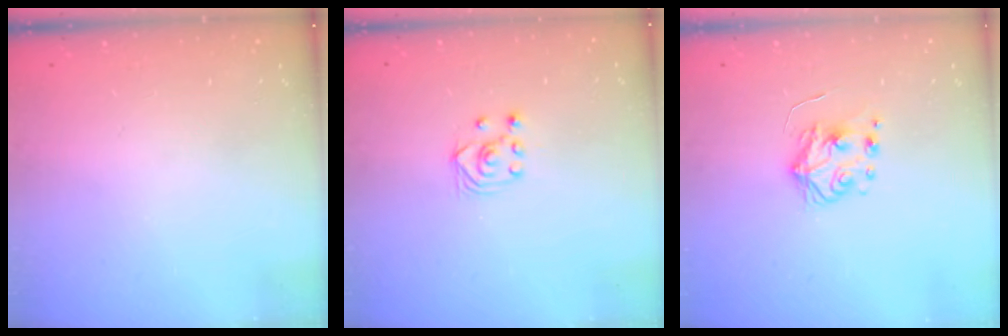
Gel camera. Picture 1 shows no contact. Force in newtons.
{"total": 2.6, "press": 2.5, "slide": 1.0}
{"total": 5.9, "press": 5.9, "slide": 0.6}